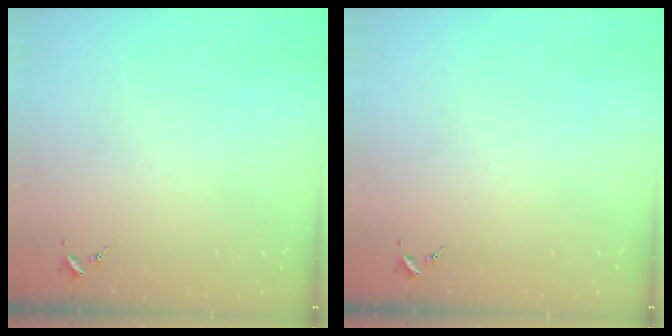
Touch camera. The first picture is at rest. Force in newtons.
{"total": 0.0}